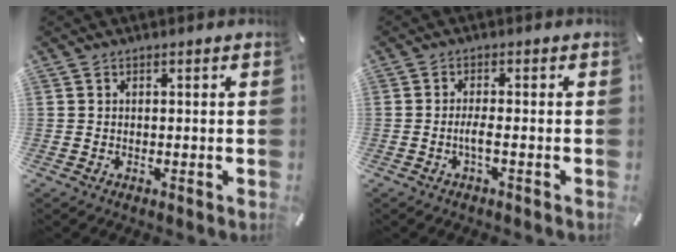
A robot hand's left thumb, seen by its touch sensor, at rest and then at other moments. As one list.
[{"total": 3.1, "force": [-1.0, 0.4, 2.8], "torque": [-0.058, -0.004, -0.021]}]